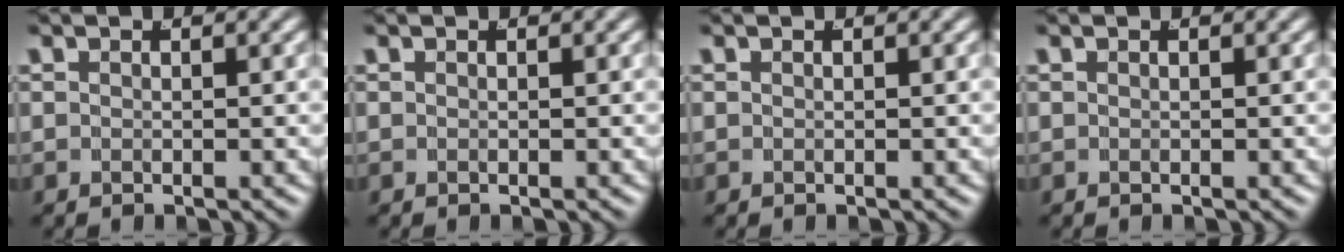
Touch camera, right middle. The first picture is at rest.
{"total": 0.0}
{"total": 0.0}
{"total": 0.0}